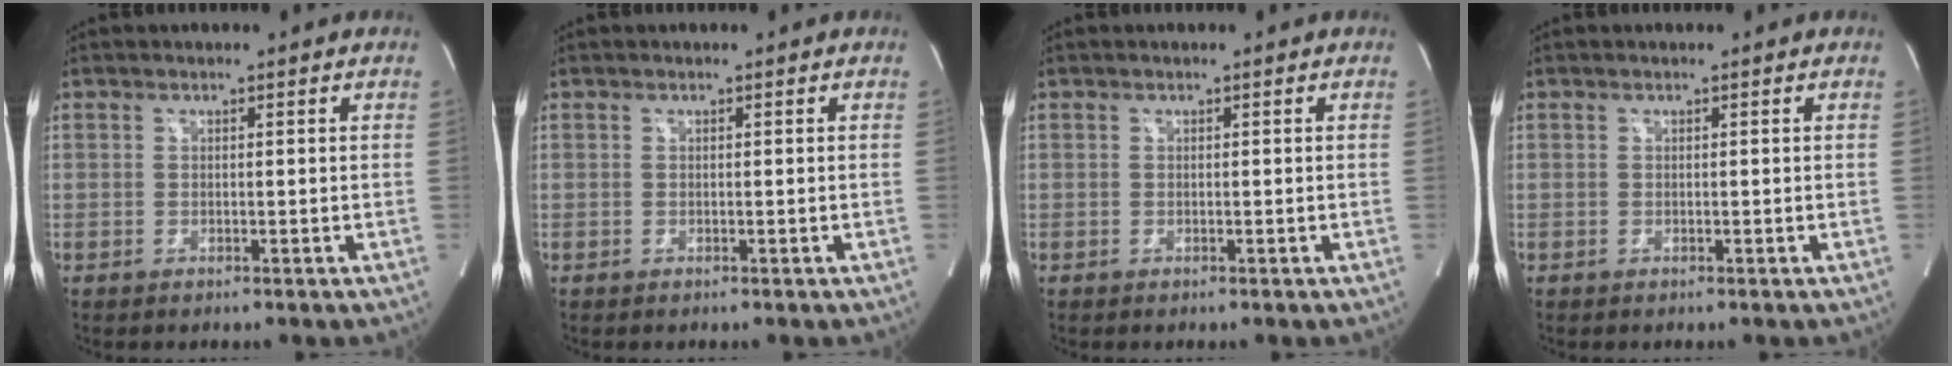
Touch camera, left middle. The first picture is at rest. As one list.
[{"total": 0.0}, {"total": 0.0}, {"total": 0.0}]